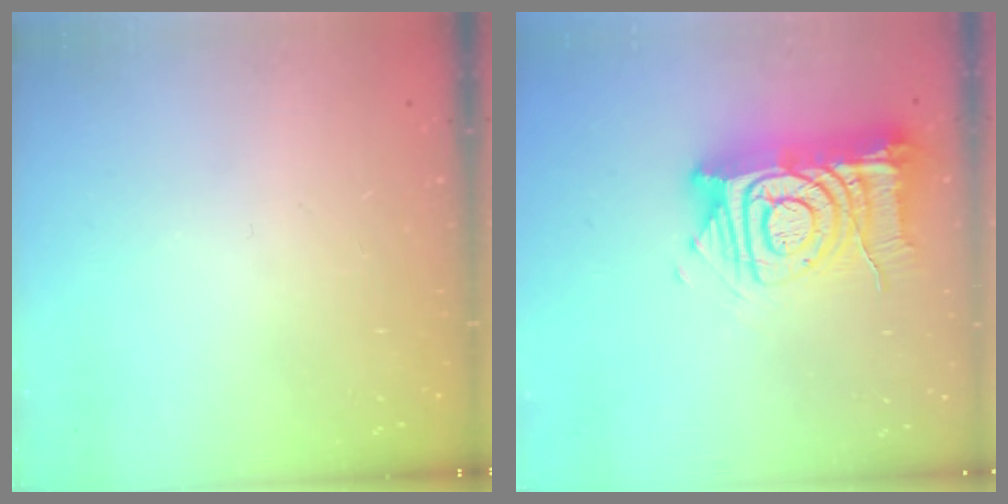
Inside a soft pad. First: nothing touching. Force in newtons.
{"total": 17.1, "press": 17.0, "slide": 1.9}